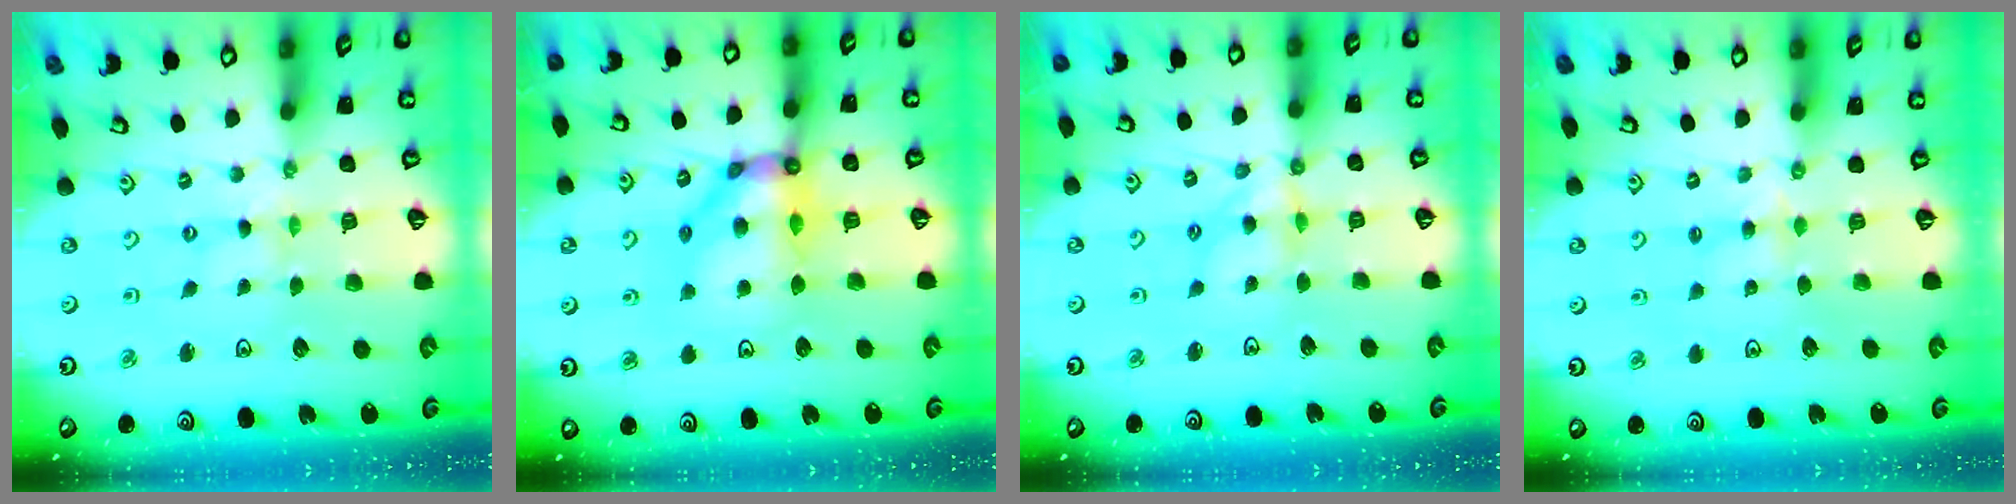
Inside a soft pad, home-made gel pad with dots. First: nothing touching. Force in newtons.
{"total": 13.0, "press": 12.9, "slide": 1.4}
{"total": 8.0, "press": 8.0, "slide": 0.6}
{"total": 2.7, "press": 2.7, "slide": 0.4}